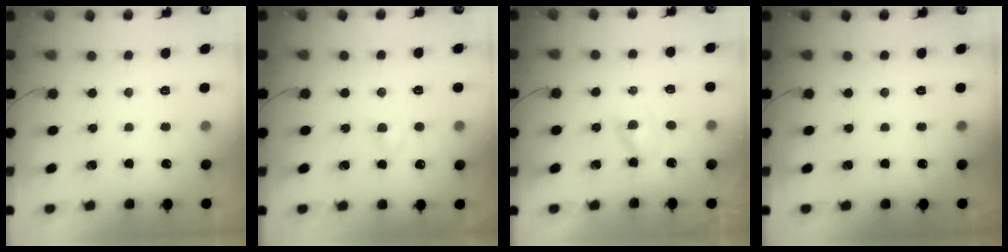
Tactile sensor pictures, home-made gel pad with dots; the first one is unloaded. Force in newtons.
{"total": 2.6, "press": 2.3, "slide": 1.2}
{"total": 2.0, "press": 1.8, "slide": 0.9}
{"total": 0.0}